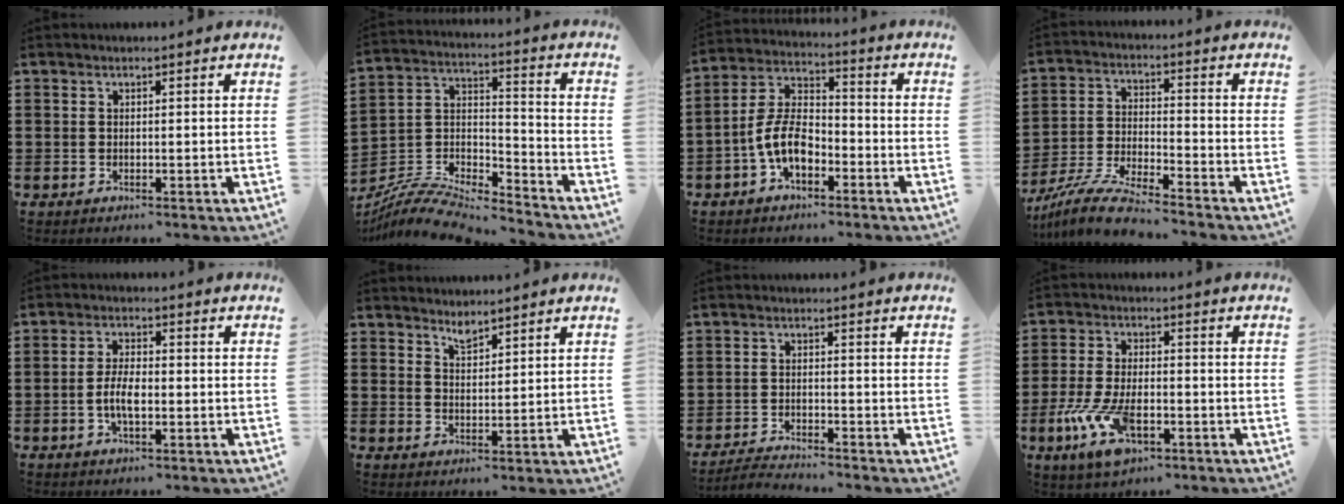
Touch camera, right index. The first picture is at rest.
{"total": 8.3, "force": [-7.9, 1.6, 2.1], "torque": [-0.045, 0.010, -0.159]}
{"total": 8.5, "force": [-3.5, 4.4, 6.3], "torque": [-0.149, 0.005, -0.072]}
{"total": 8.4, "force": [-7.8, 0.1, 3.0], "torque": [-0.071, 0.002, -0.155]}
{"total": 4.7, "force": [-1.2, 1.8, 4.2], "torque": [-0.100, -0.004, -0.028]}
{"total": 2.1, "force": [2.0, 0.4, 0.5], "torque": [-0.013, 0.002, 0.039]}
{"total": 2.7, "force": [-2.7, 0.0, 0.1], "torque": [-0.007, 0.000, -0.057]}
{"total": 9.3, "force": [-3.9, 4.2, 7.4], "torque": [-0.173, -0.012, -0.070]}